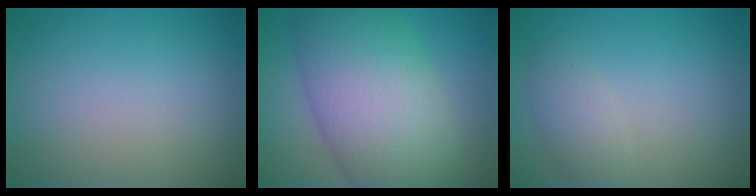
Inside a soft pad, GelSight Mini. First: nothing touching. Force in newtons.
{"total": 11.6, "press": 11.6, "slide": 0.3}
{"total": 1.9, "press": 1.9, "slide": 0.1}